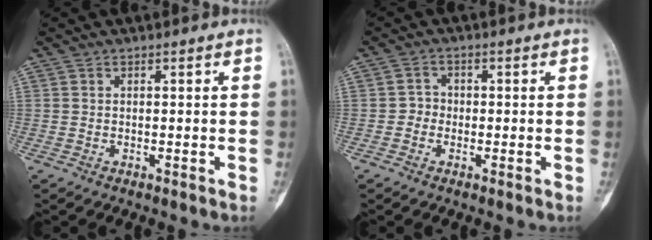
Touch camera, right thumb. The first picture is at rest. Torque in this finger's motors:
{"motor_torque": [-0.65, -0.06, 0.05, -0.21, -0.01]}